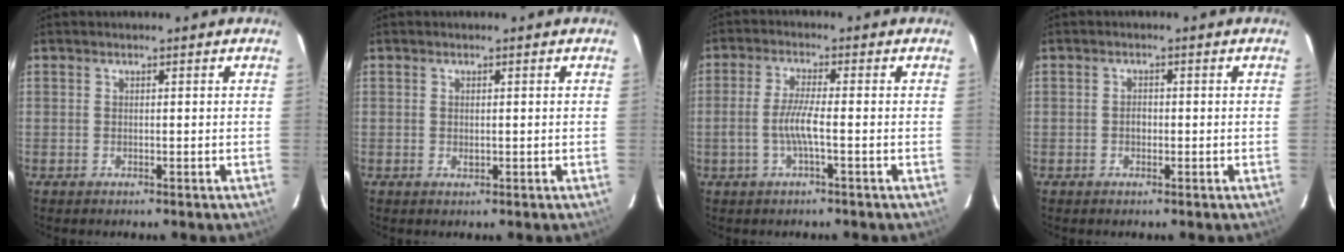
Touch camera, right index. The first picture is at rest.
{"total": 1.0, "force": [0.1, 0.7, 0.8], "torque": [-0.014, 0.001, 0.003]}
{"total": 5.0, "force": [-1.4, 0.1, 4.8], "torque": [-0.100, -0.001, -0.027]}
{"total": 1.4, "force": [-0.3, 1.1, 0.8], "torque": [-0.014, 0.004, -0.006]}